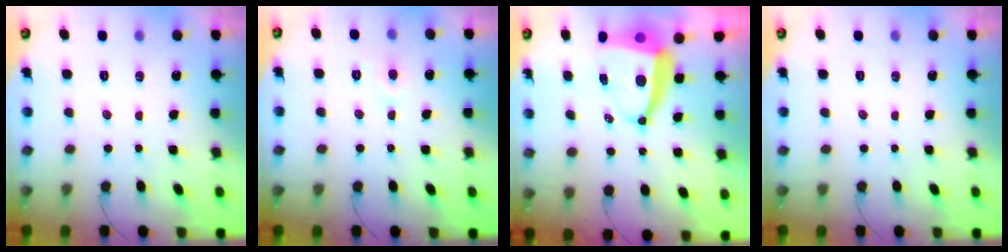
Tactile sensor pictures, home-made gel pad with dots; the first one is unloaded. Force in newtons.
{"total": 3.8, "press": 3.8, "slide": 0.5}
{"total": 9.0, "press": 8.9, "slide": 1.1}
{"total": 0.0}